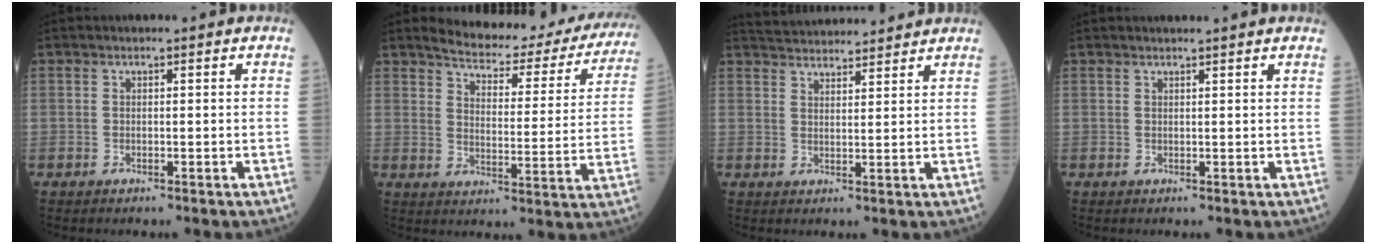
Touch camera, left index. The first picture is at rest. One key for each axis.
{"total": 20.4, "fx": 18.8, "fy": 5.0, "fz": 6.1, "tx": -0.062, "ty": -0.051, "tz": 0.218}
{"total": 11.1, "fx": 10.7, "fy": 1.4, "fz": 2.6, "tx": -0.045, "ty": 0.027, "tz": 0.155}
{"total": 3.8, "fx": 3.5, "fy": -0.3, "fz": 1.4, "tx": -0.017, "ty": 0.019, "tz": 0.040}